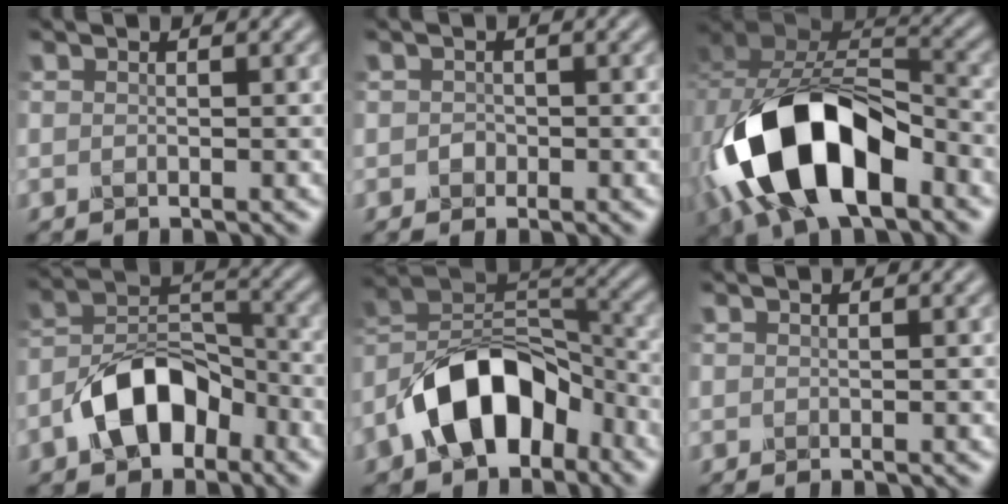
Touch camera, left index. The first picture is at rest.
{"total": 0.7, "force": [-0.1, 0.7, -0.2], "torque": [0.003, 0.004, -0.007]}
{"total": 14.0, "force": [-4.9, 8.3, 10.1], "torque": [-0.191, -0.002, -0.084]}
{"total": 7.0, "force": [-3.8, 4.3, 4.1], "torque": [-0.067, 0.014, -0.078]}
{"total": 9.8, "force": [-5.2, 6.0, 5.7], "torque": [-0.095, 0.019, -0.106]}
{"total": 0.0}